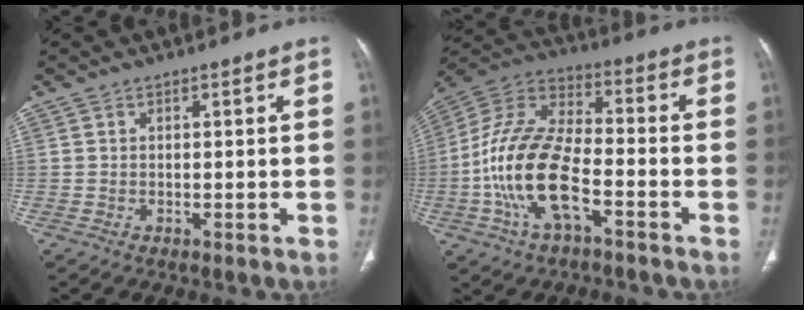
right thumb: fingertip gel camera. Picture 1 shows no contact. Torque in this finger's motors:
{"motor_torque": [0.88, 0.97, 2.17, -0.58, 0.54]}